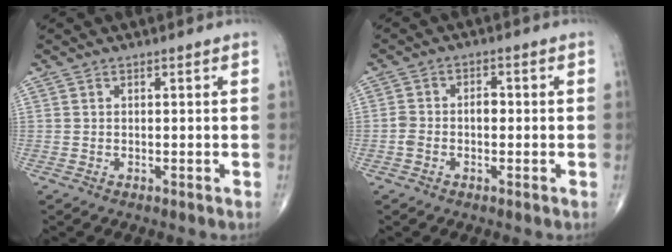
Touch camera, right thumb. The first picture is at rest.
{"total": 3.5, "force": [-0.7, 2.3, 2.6], "torque": [-0.045, 0.022, -0.013]}